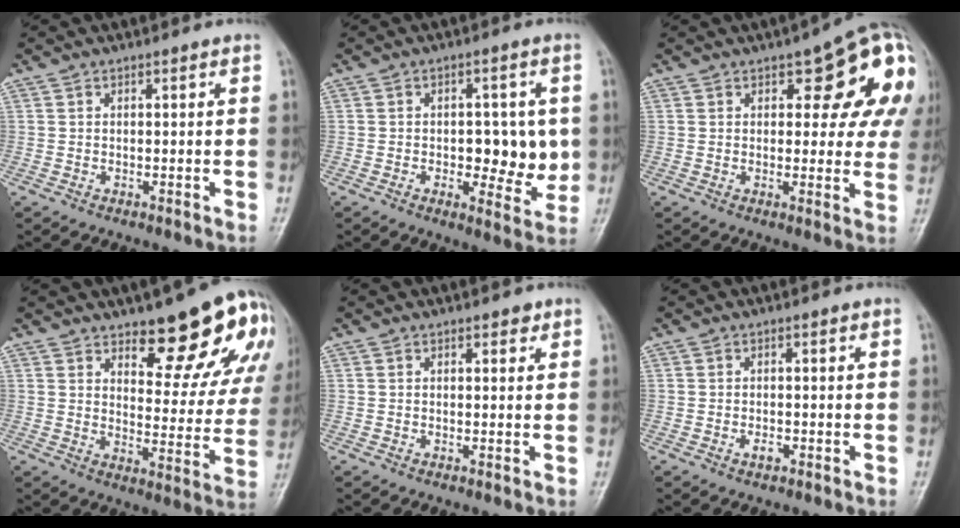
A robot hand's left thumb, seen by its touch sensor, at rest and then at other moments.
{"total": 9.8, "force": [-0.3, 5.2, 8.3], "torque": [-0.071, -0.005, 0.001]}
{"total": 14.9, "force": [5.4, 6.2, 12.5], "torque": [-0.117, -0.003, 0.056]}
{"total": 16.0, "force": [11.1, 5.3, 10.2], "torque": [-0.083, -0.089, 0.146]}
{"total": 1.6, "force": [1.0, 0.8, 1.0], "torque": [-0.004, -0.003, 0.009]}
{"total": 1.6, "force": [-0.6, 0.9, 1.2], "torque": [-0.017, 0.003, -0.011]}